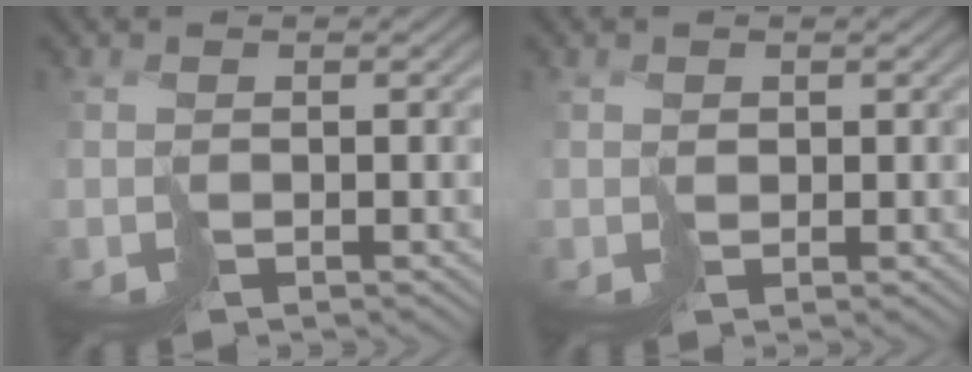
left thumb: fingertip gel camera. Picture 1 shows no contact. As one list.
[{"total": 1.1, "force": [1.0, 0.3, -0.2], "torque": [0.005, 0.004, 0.021]}]